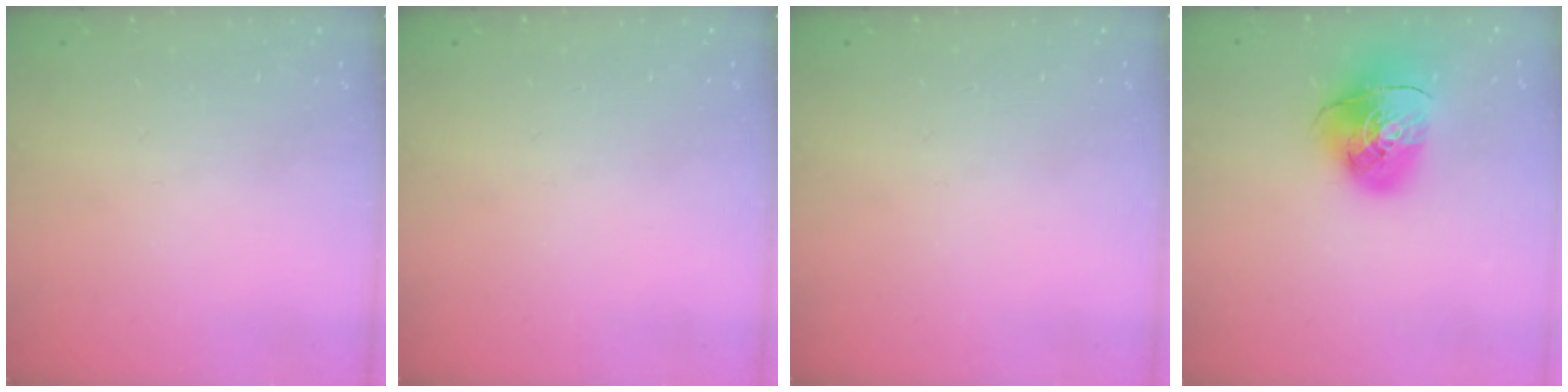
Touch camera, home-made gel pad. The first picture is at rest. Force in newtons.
{"total": 0.0}
{"total": 0.0}
{"total": 12.3, "press": 12.2, "slide": 1.7}